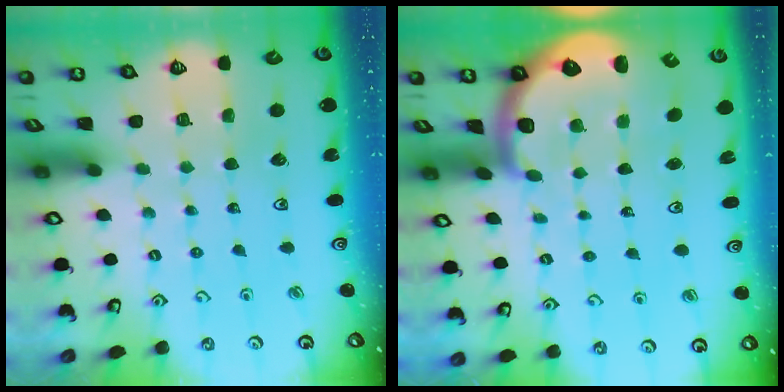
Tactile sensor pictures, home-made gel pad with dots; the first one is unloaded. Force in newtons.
{"total": 4.9, "press": 4.6, "slide": 1.4}